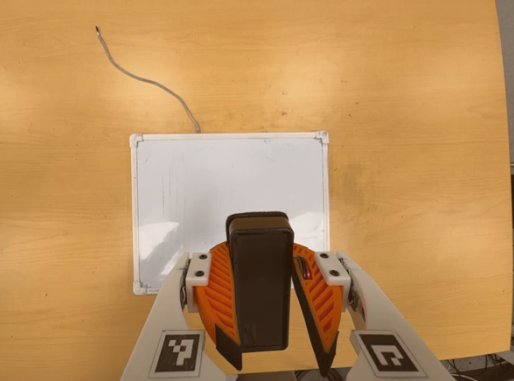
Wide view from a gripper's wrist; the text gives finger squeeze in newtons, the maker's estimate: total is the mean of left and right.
{"total": 7.6, "left": 8.2, "right": 7.0}